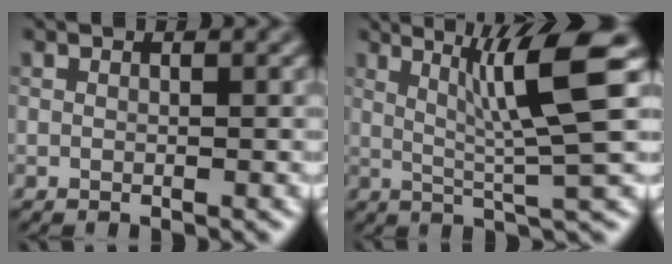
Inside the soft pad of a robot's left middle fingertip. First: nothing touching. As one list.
[{"total": 7.7, "force": [2.5, 0.9, 7.2], "torque": [-0.119, 0.010, 0.043]}]